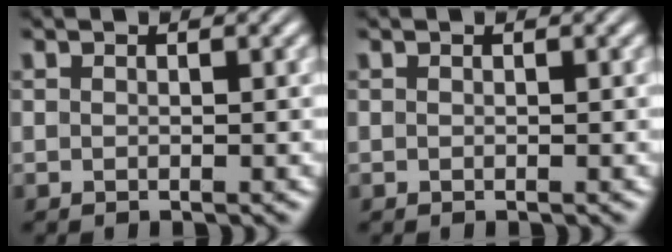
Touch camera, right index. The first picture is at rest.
{"total": 0.0}